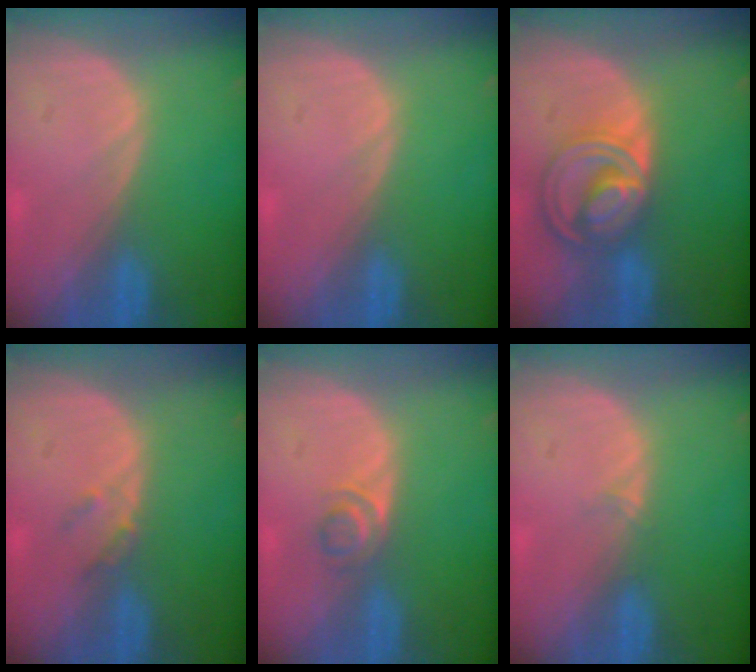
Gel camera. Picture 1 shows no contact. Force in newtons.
{"total": 0.0}
{"total": 8.5, "press": 7.2, "slide": 4.5}
{"total": 1.8, "press": 1.6, "slide": 0.8}
{"total": 2.5, "press": 2.4, "slide": 0.8}
{"total": 0.9, "press": 0.6, "slide": 0.7}